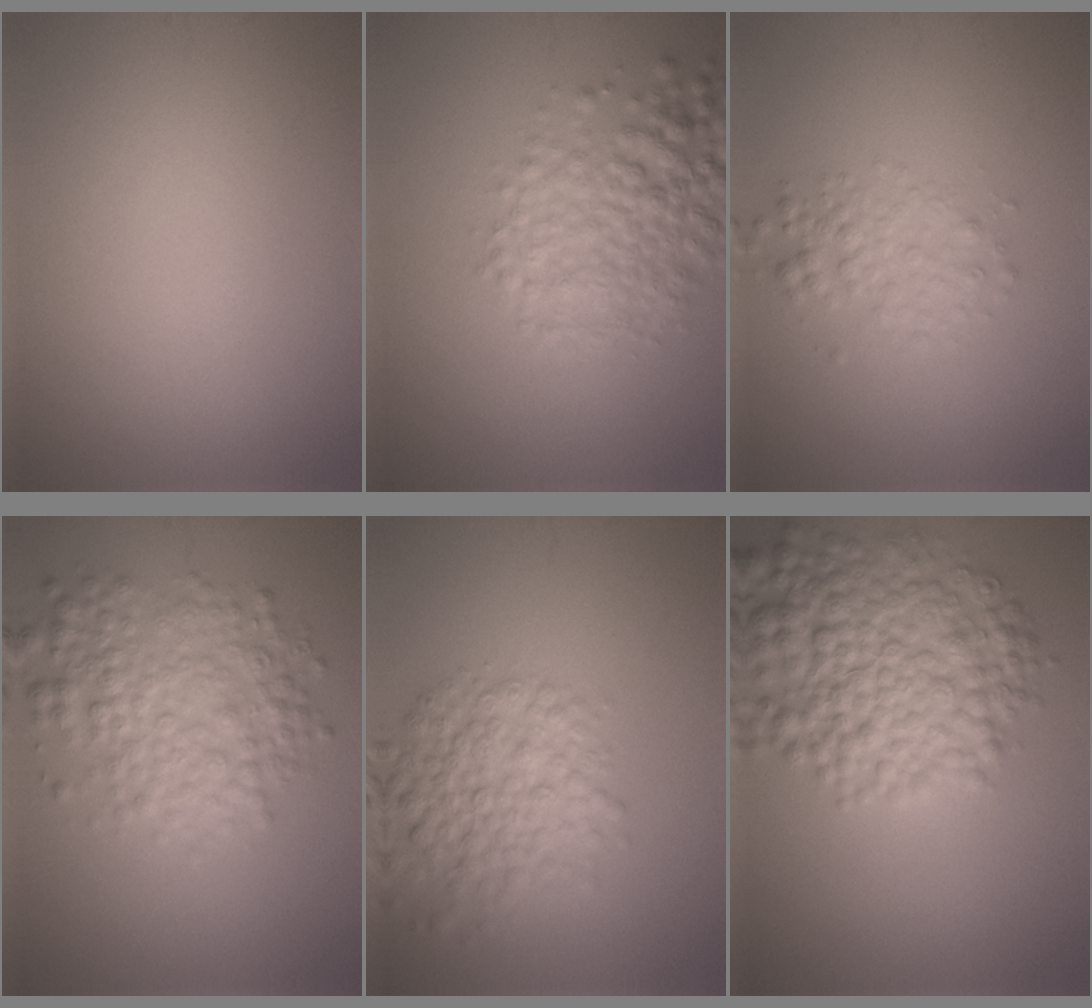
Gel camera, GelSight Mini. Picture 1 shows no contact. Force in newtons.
{"total": 5.5, "press": 5.5, "slide": 0.2}
{"total": 2.3, "press": 2.3, "slide": 0.1}
{"total": 5.7, "press": 5.7, "slide": 0.1}
{"total": 5.7, "press": 5.7, "slide": 0.2}
{"total": 8.7, "press": 8.7, "slide": 0.2}